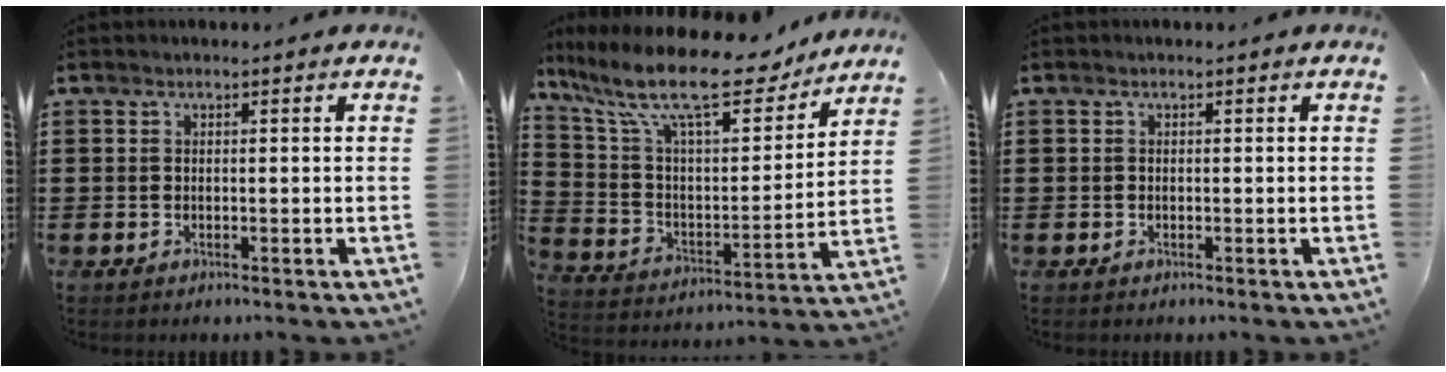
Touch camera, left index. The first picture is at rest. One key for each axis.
{"total": 15.0, "fx": 11.8, "fy": 3.2, "fz": 8.7, "tx": -0.206, "ty": -0.068, "tz": 0.202}
{"total": 0.0}